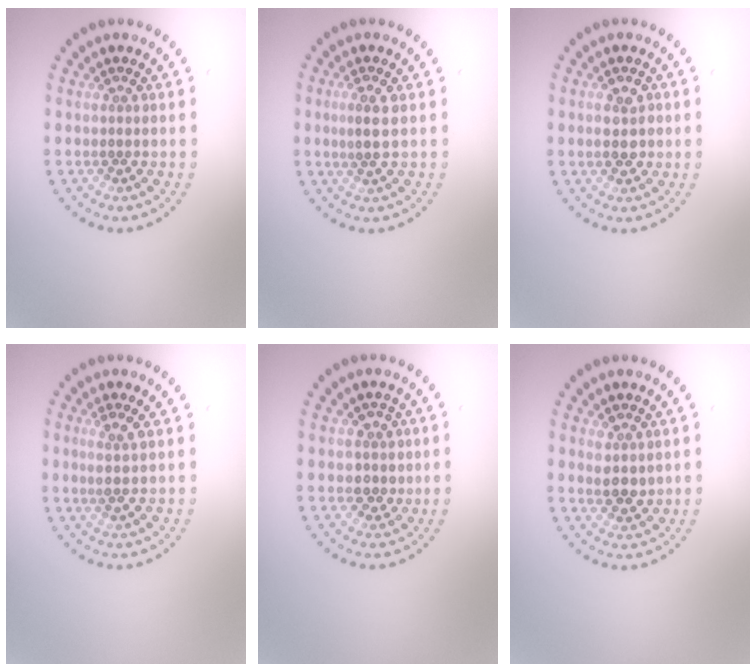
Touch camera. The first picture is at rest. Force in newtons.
{"total": 2.0, "press": 1.9, "slide": 0.7}
{"total": 2.3, "press": 2.3, "slide": 0.2}
{"total": 1.7, "press": 1.3, "slide": 1.0}
{"total": 1.9, "press": 1.6, "slide": 1.0}
{"total": 1.9, "press": 1.8, "slide": 0.6}